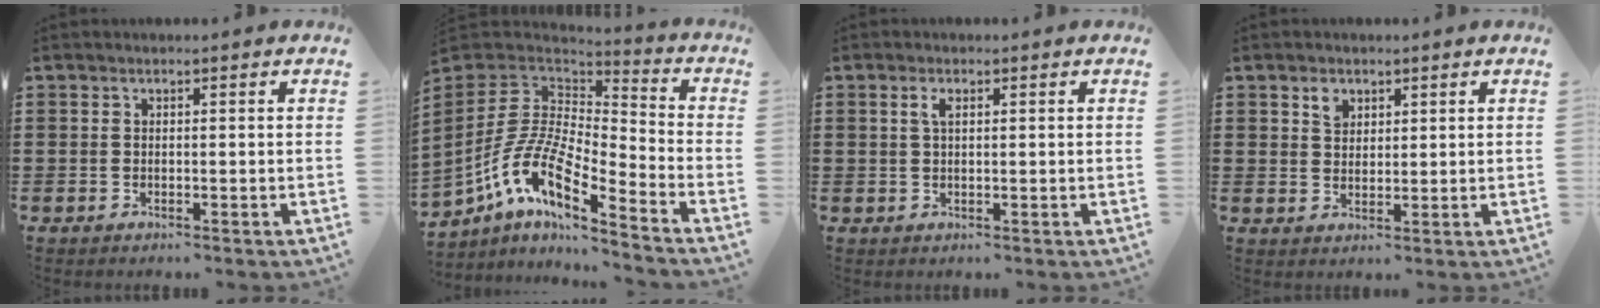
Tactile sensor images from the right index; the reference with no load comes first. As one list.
[{"total": 11.5, "force": [-7.6, 3.4, 7.8], "torque": [-0.188, -0.008, -0.163]}, {"total": 1.8, "force": [0.6, 0.7, 1.6], "torque": [-0.034, 0.006, 0.010]}, {"total": 2.5, "force": [1.6, 1.7, 1.0], "torque": [-0.010, -0.002, 0.027]}]